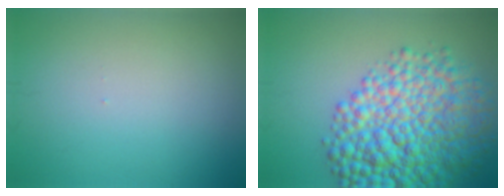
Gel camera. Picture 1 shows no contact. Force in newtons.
{"total": 10.7, "press": 10.7, "slide": 0.3}